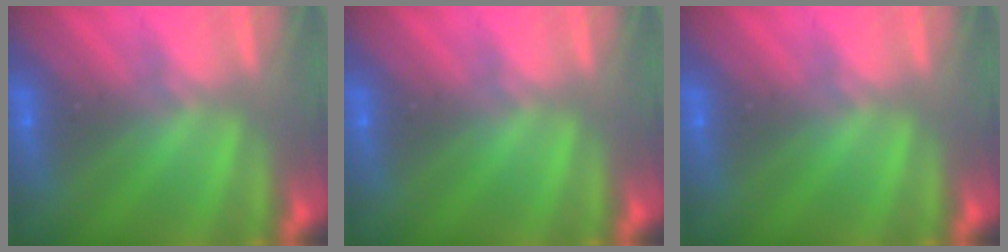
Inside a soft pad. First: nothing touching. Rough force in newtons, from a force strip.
{"total": 0.0}
{"total": 0.0}